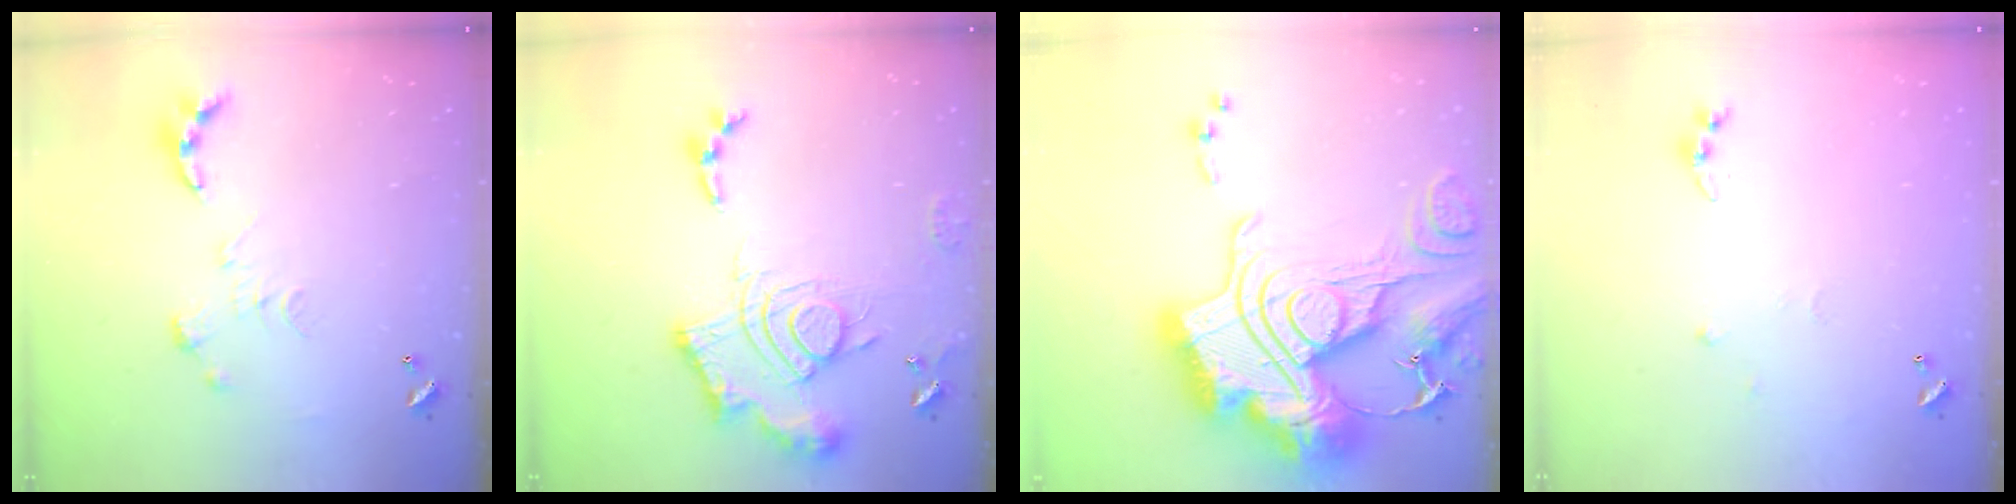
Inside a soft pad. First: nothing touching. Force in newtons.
{"total": 18.1, "press": 18.0, "slide": 1.5}
{"total": 3.9, "press": 3.2, "slide": 2.3}
{"total": 7.8, "press": 7.7, "slide": 0.8}